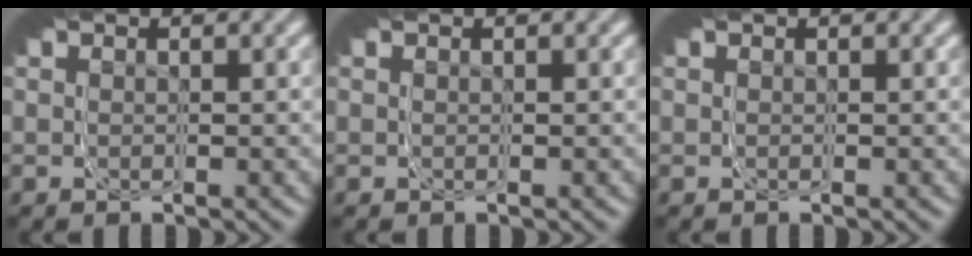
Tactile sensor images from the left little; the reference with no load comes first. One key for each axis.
{"total": 0.0}
{"total": 0.0}